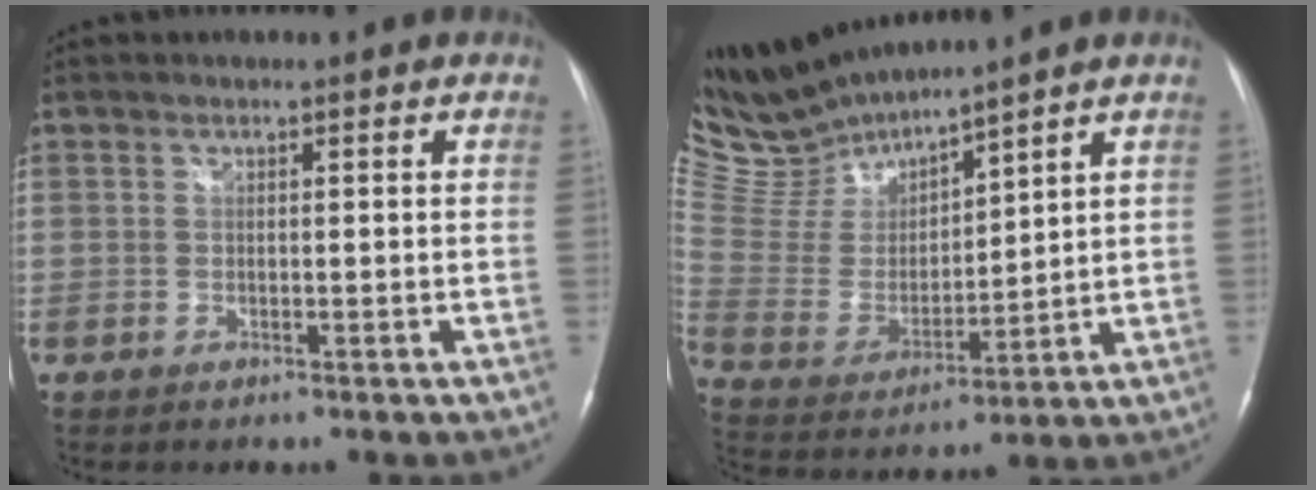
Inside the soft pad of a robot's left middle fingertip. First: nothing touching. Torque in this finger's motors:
{"motor_torque": [-0.17, -0.85, -0.22, -0.07]}